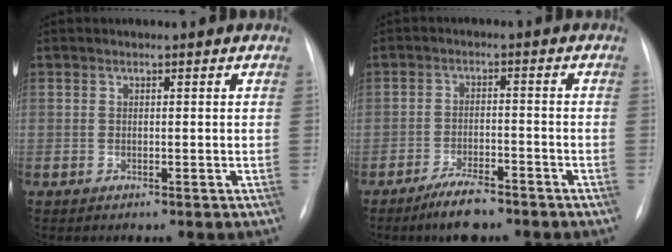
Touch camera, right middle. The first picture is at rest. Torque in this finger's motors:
{"motor_torque": [0.25, -0.40, 0.18, 0.08]}